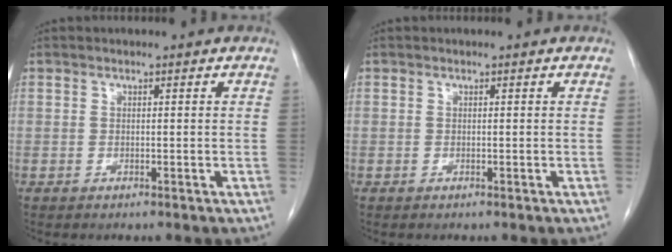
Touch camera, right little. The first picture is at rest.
{"total": 0.0}